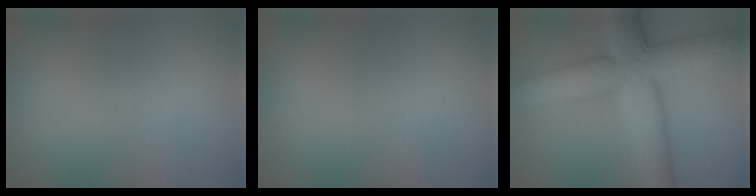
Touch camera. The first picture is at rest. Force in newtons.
{"total": 0.0}
{"total": 11.1, "press": 11.1, "slide": 0.2}